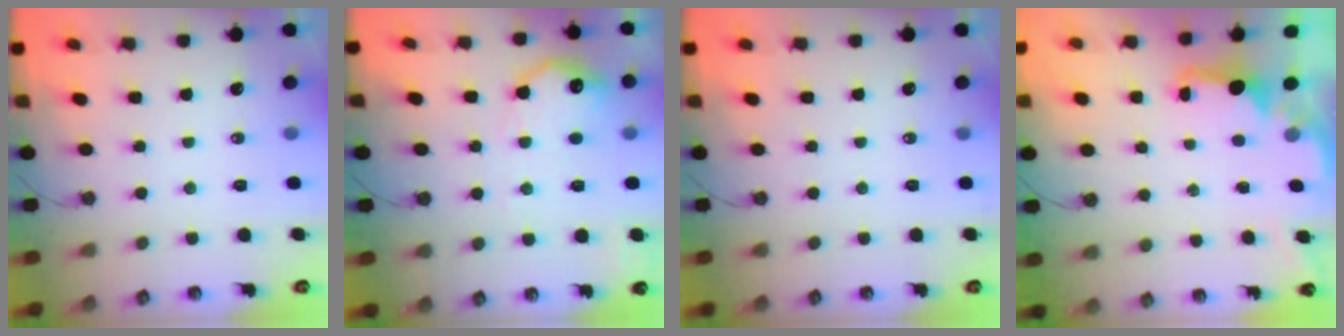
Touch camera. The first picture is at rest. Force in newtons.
{"total": 13.5, "press": 13.5, "slide": 0.6}
{"total": 0.0}
{"total": 1.9, "press": 1.7, "slide": 0.7}